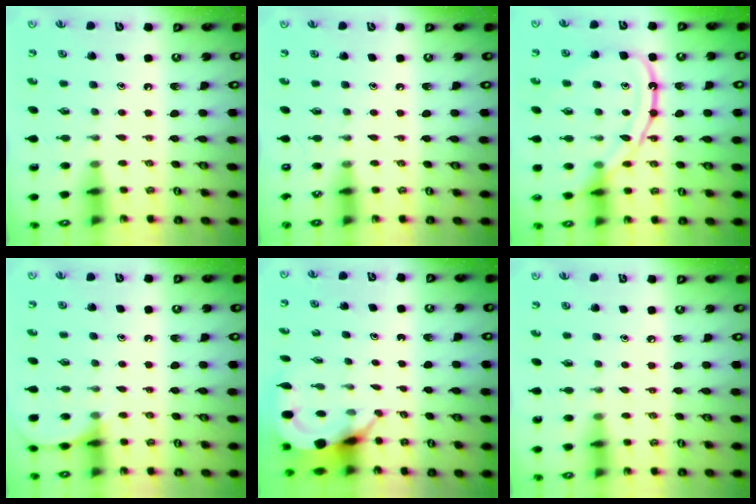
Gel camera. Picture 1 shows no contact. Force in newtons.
{"total": 0.0}
{"total": 15.0, "press": 15.0, "slide": 1.3}
{"total": 5.4, "press": 5.4, "slide": 0.7}
{"total": 3.8, "press": 3.8, "slide": 0.1}
{"total": 3.9, "press": 3.8, "slide": 0.5}